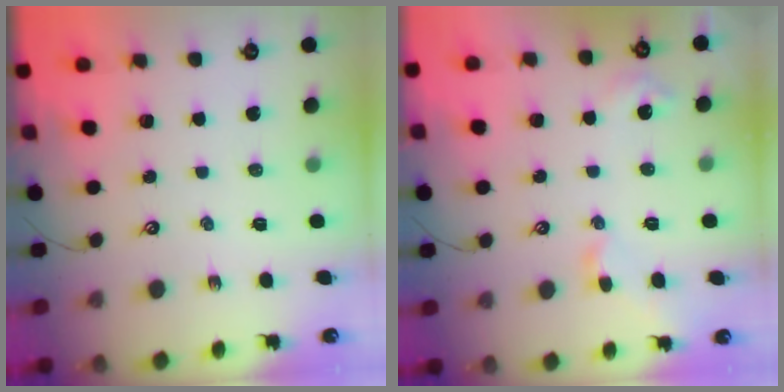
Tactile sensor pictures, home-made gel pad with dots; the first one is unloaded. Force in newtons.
{"total": 3.2, "press": 3.2, "slide": 0.7}